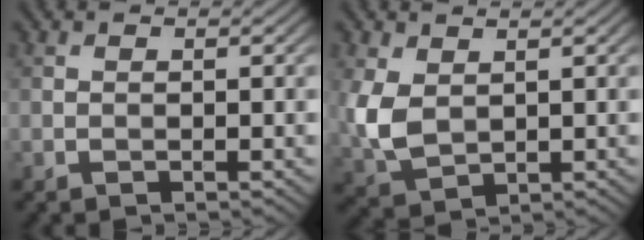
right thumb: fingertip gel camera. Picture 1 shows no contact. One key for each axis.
{"total": 5.7, "fx": 1.1, "fy": 3.8, "fz": 4.1, "tx": -0.114, "ty": -0.004, "tz": 0.025}